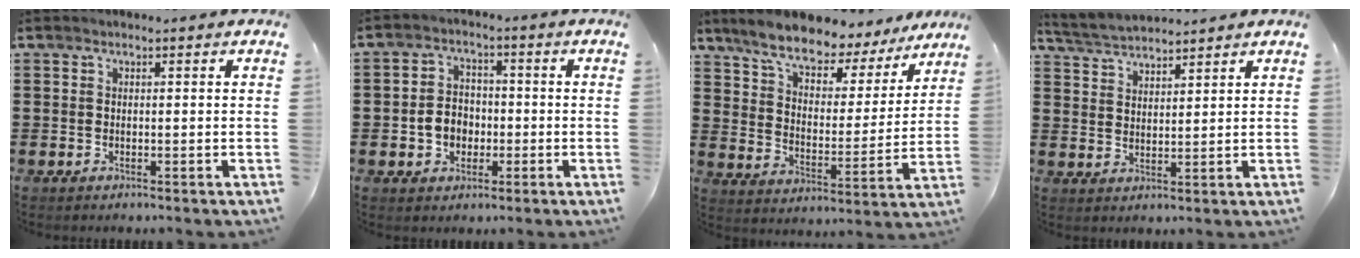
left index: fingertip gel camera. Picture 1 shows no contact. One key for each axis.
{"total": 4.8, "fx": -1.1, "fy": 3.8, "fz": 2.6, "tx": -0.064, "ty": 0.006, "tz": -0.026}
{"total": 8.2, "fx": 7.2, "fy": 2.2, "fz": 3.5, "tx": -0.093, "ty": -0.039, "tz": 0.122}
{"total": 3.6, "fx": 3.6, "fy": 0.4, "fz": 0.5, "tx": -0.023, "ty": -0.011, "tz": 0.066}